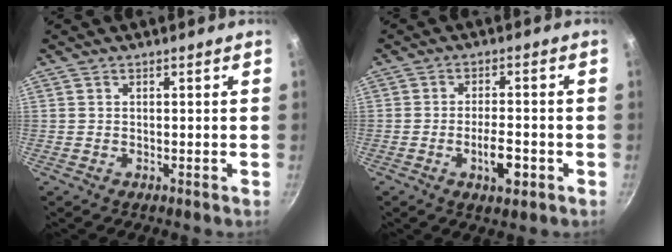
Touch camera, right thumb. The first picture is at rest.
{"total": 5.9, "force": [-2.2, 2.3, 5.0], "torque": [-0.072, 0.013, -0.035]}